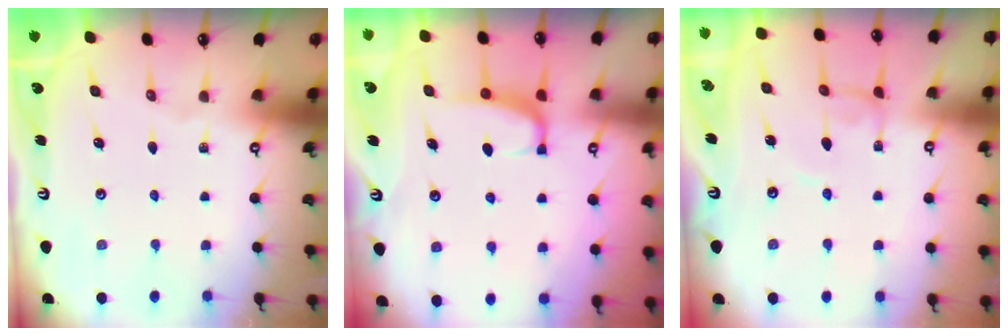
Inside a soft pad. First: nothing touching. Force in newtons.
{"total": 2.4, "press": 2.3, "slide": 0.7}
{"total": 0.5, "press": 0.5, "slide": 0.2}